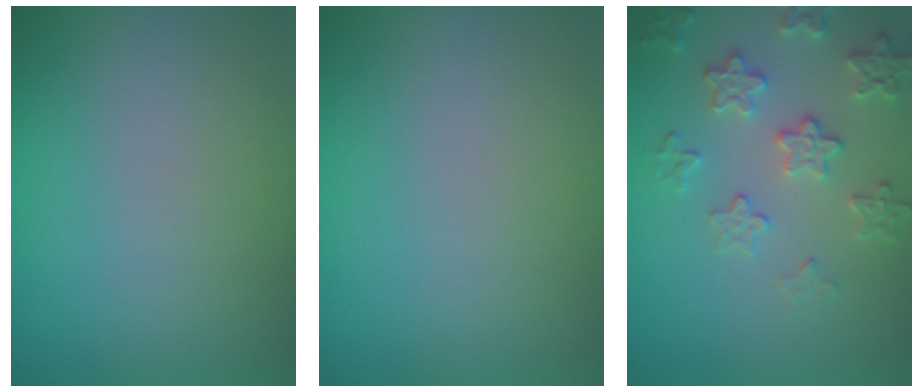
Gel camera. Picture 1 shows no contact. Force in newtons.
{"total": 0.0}
{"total": 3.4, "press": 3.4, "slide": 0.2}